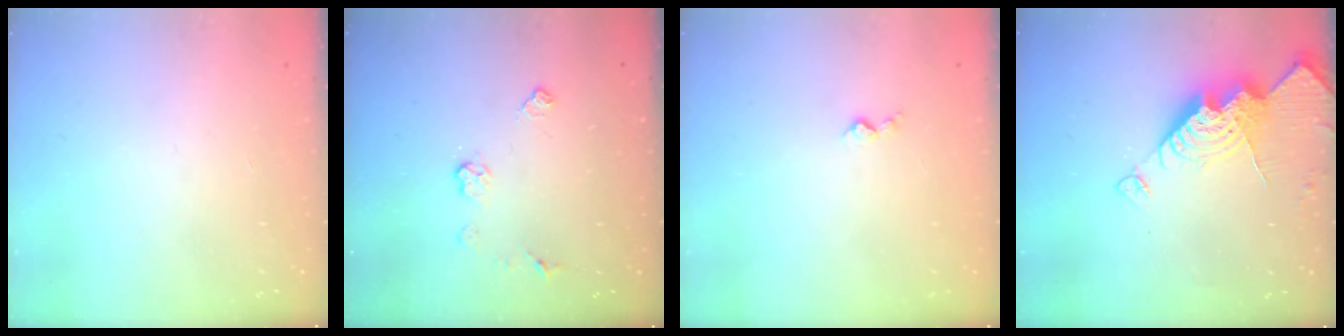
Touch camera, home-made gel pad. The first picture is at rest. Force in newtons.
{"total": 5.8, "press": 5.7, "slide": 0.5}
{"total": 4.3, "press": 4.2, "slide": 0.7}
{"total": 15.4, "press": 15.3, "slide": 1.5}